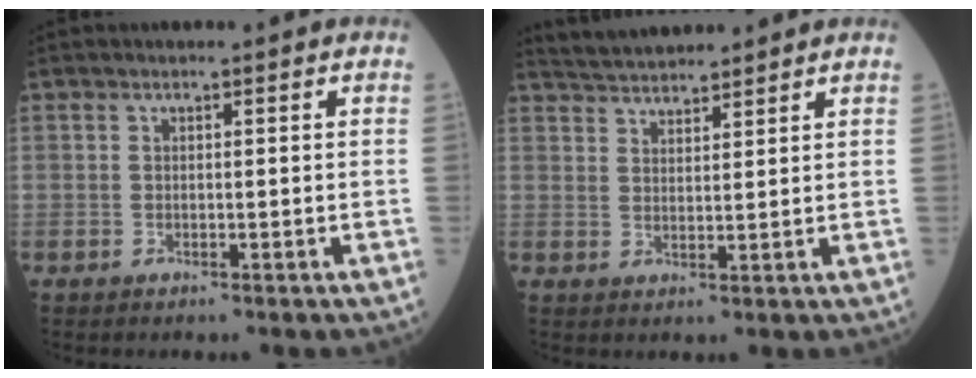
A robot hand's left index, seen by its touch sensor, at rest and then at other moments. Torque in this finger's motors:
{"motor_torque": [-0.10, -0.27, 0.05, 0.00]}